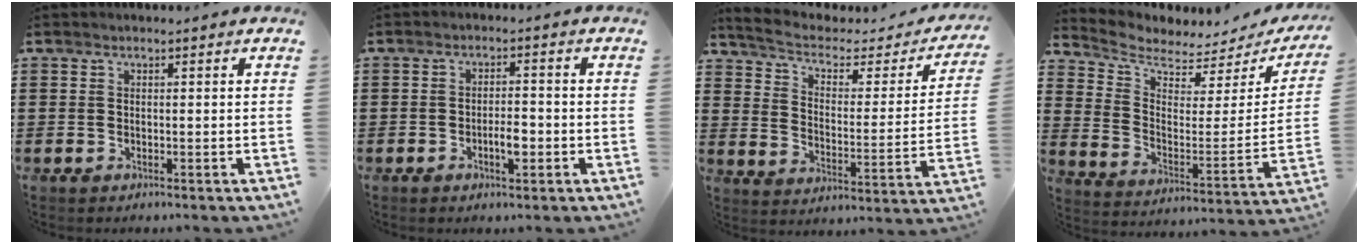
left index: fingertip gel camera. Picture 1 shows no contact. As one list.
[{"total": 3.4, "force": [-1.1, 1.3, 2.9], "torque": [-0.053, 0.006, -0.021]}, {"total": 3.9, "force": [2.6, 1.7, 2.4], "torque": [-0.063, -0.017, 0.037]}, {"total": 4.3, "force": [3.7, 1.5, 1.3], "torque": [-0.054, -0.034, 0.061]}]